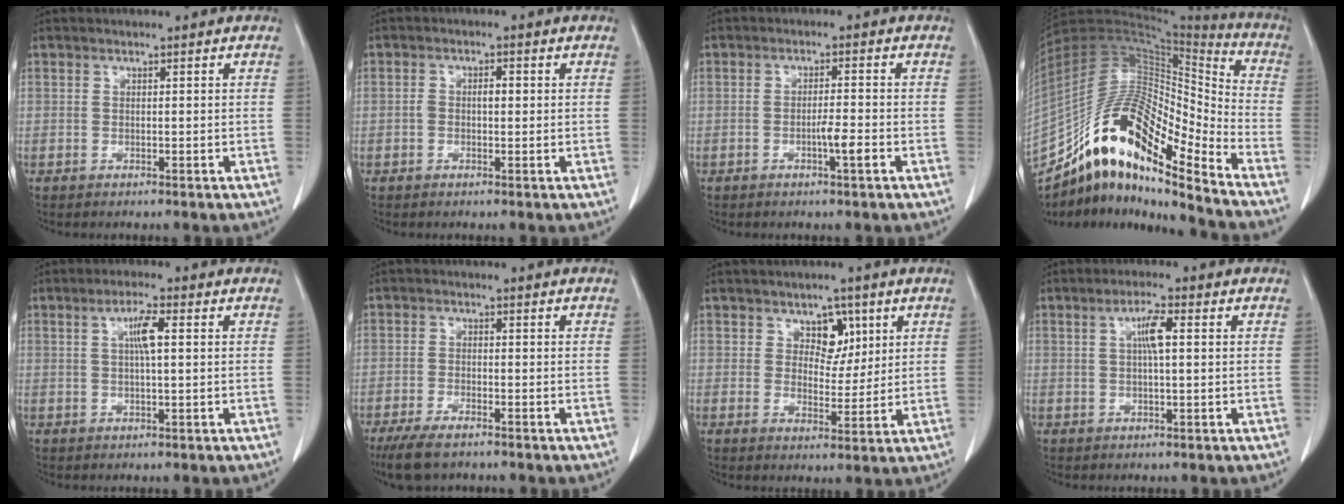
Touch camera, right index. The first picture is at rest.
{"total": 2.3, "force": [0.0, 1.1, 2.0], "torque": [-0.038, 0.011, 0.001]}
{"total": 3.1, "force": [-1.2, 0.1, 2.8], "torque": [-0.046, 0.000, -0.021]}
{"total": 19.9, "force": [-14.1, 3.9, 13.5], "torque": [-0.271, 0.030, -0.256]}
{"total": 3.8, "force": [0.8, 0.5, 3.7], "torque": [-0.069, 0.005, 0.014]}
{"total": 6.3, "force": [-4.8, 1.8, 3.7], "torque": [-0.069, -0.012, -0.083]}
{"total": 4.9, "force": [2.3, 3.4, 2.7], "torque": [-0.030, 0.005, 0.039]}
{"total": 3.8, "force": [0.8, 0.5, 3.7], "torque": [-0.070, 0.006, 0.012]}